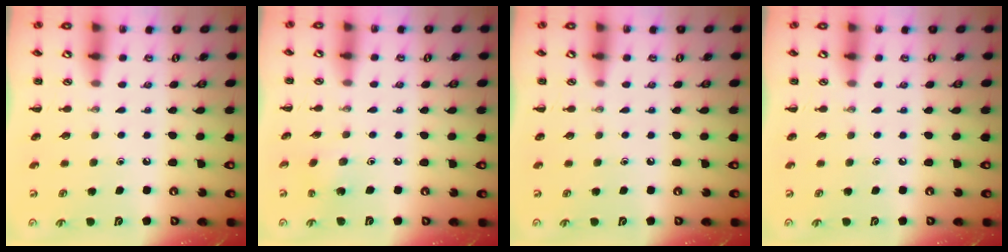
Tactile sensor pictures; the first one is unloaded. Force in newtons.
{"total": 1.5, "press": 1.3, "slide": 0.6}
{"total": 0.0}
{"total": 0.0}